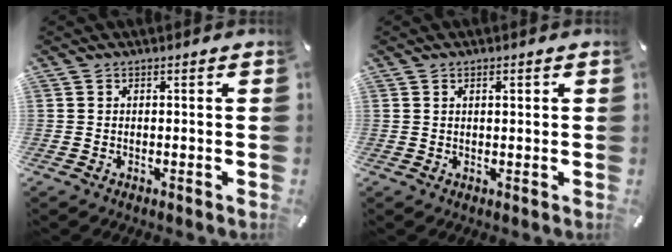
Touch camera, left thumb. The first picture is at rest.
{"total": 1.3, "force": [0.5, 0.5, 1.1], "torque": [-0.022, 0.002, 0.008]}